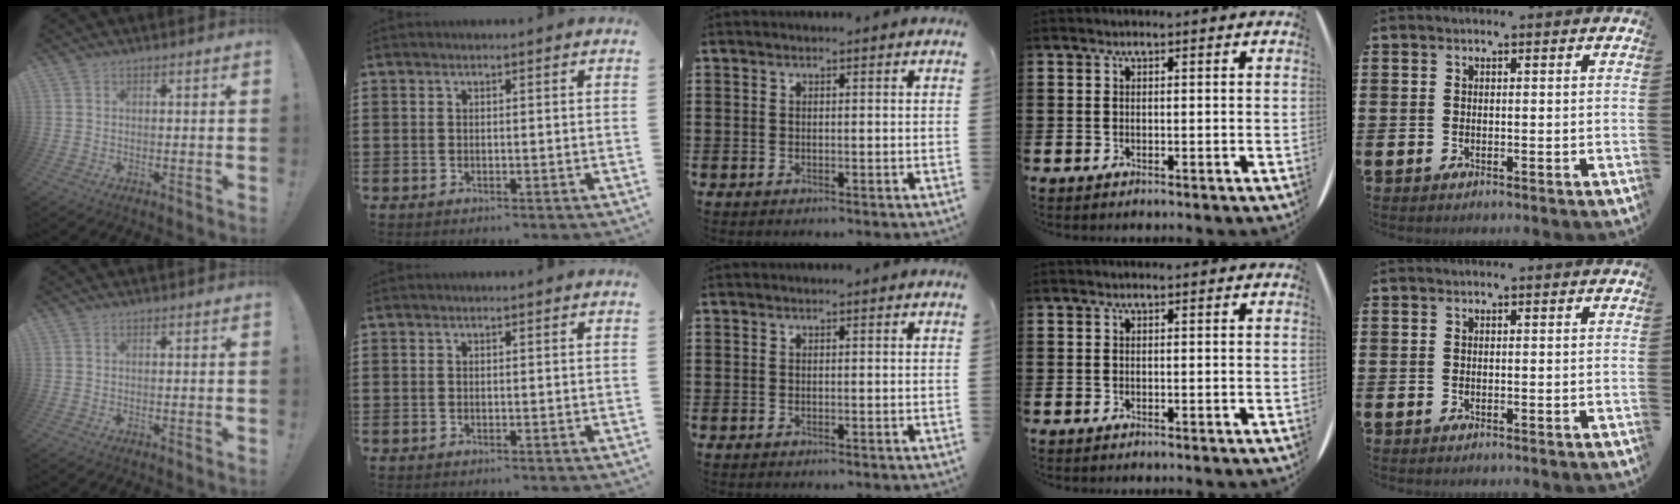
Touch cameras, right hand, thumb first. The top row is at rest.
{}